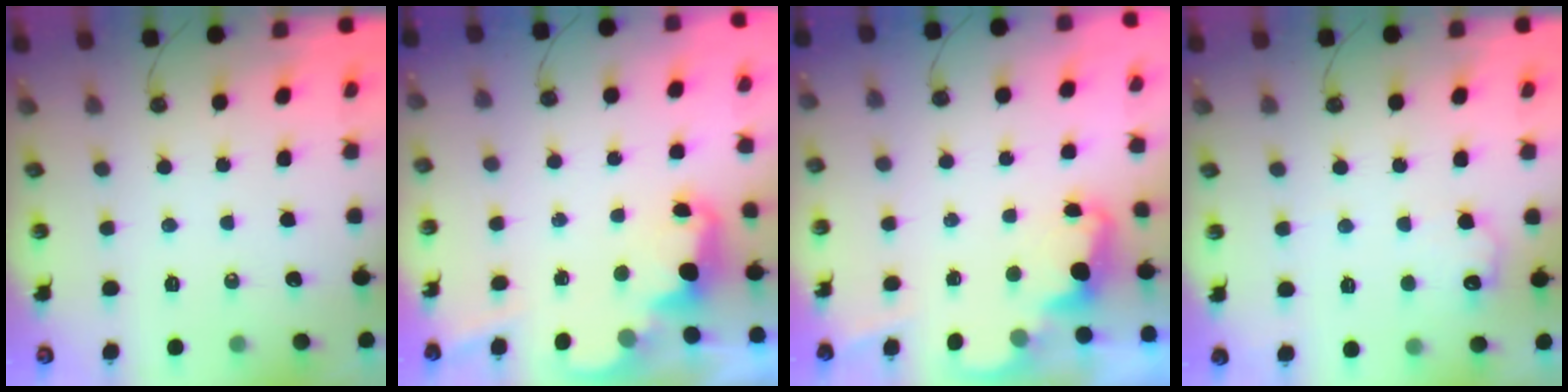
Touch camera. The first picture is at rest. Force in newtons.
{"total": 2.3, "press": 2.3, "slide": 0.5}
{"total": 2.5, "press": 2.4, "slide": 0.5}
{"total": 6.9, "press": 6.9, "slide": 0.4}